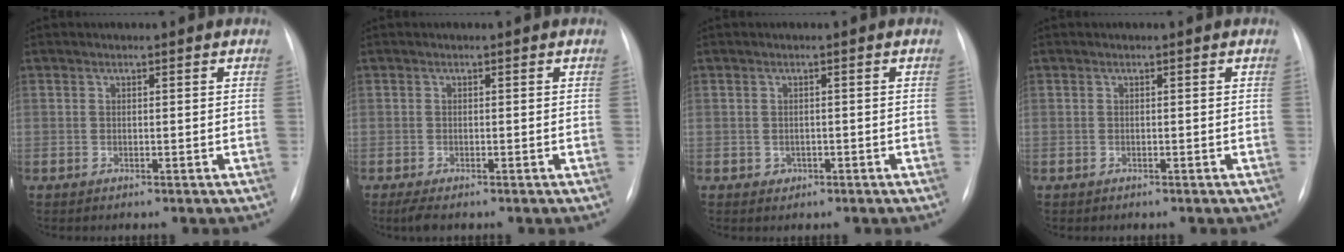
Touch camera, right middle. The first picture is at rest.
{"total": 2.2, "force": [-1.5, 0.5, 1.5], "torque": [-0.034, -0.010, -0.023]}
{"total": 1.1, "force": [-0.4, 1.0, 0.2], "torque": [-0.001, 0.003, -0.004]}
{"total": 0.0}